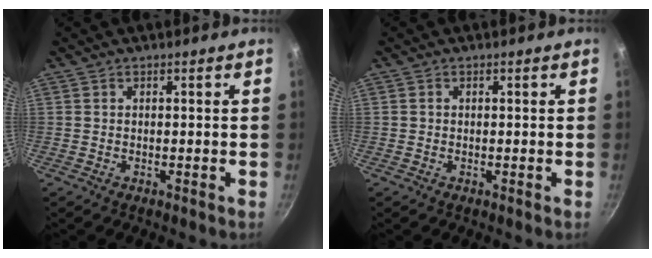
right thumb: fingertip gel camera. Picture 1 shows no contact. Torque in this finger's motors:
{"motor_torque": [-0.51, 0.16, -0.09, 0.09, 0.03]}